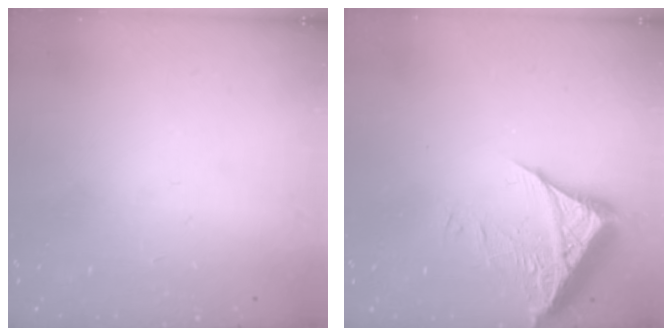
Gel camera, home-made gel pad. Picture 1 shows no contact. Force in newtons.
{"total": 7.2, "press": 7.2, "slide": 0.6}